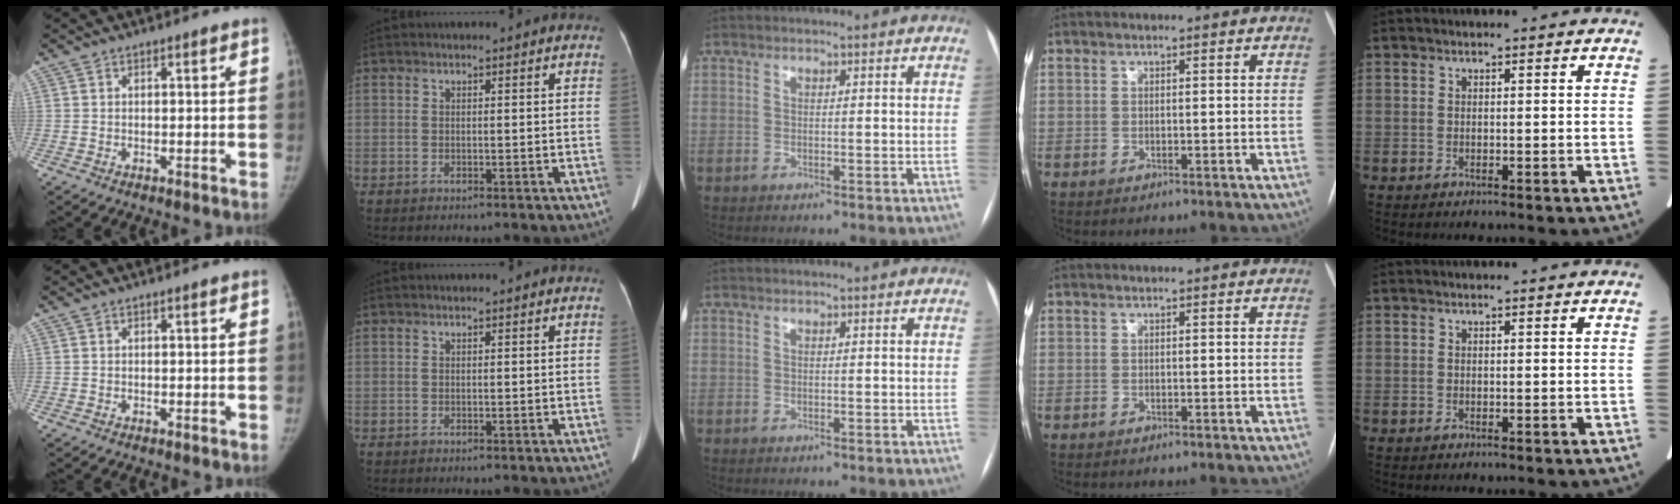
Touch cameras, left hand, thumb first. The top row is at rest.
{}